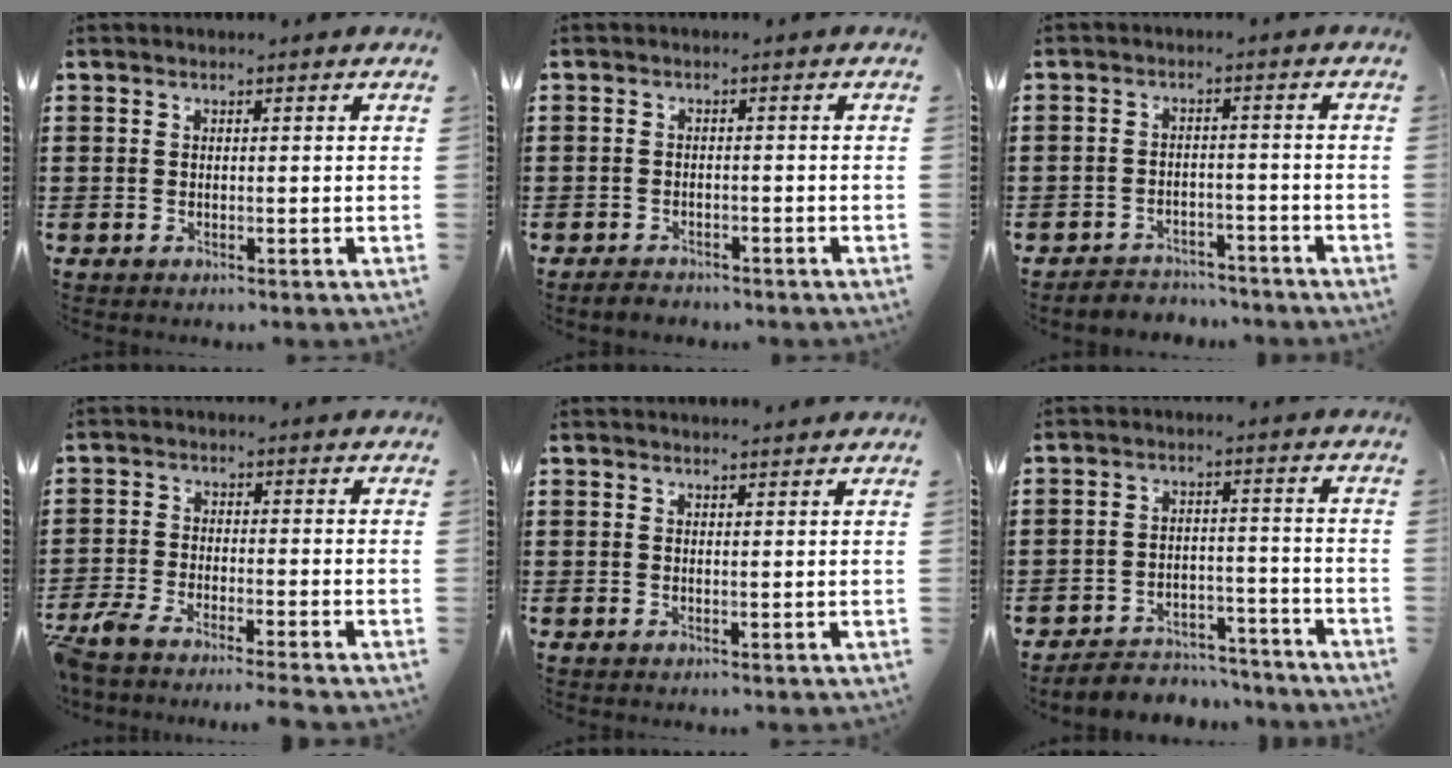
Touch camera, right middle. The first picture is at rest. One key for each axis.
{"total": 1.7, "fx": -1.6, "fy": 0.5, "fz": 0.0, "tx": -0.004, "ty": 0.001, "tz": -0.036}
{"total": 3.4, "fx": -3.3, "fy": 0.7, "fz": -0.4, "tx": -0.003, "ty": 0.001, "tz": -0.073}
{"total": 3.9, "fx": -3.7, "fy": -0.1, "fz": 1.3, "tx": -0.053, "ty": -0.016, "tz": -0.083}
{"total": 1.1, "fx": 1.1, "fy": -0.1, "fz": 0.1, "tx": -0.004, "ty": -0.004, "tz": 0.022}
{"total": 4.5, "fx": -4.4, "fy": 1.0, "fz": 0.0, "tx": -0.006, "ty": 0.009, "tz": -0.093}